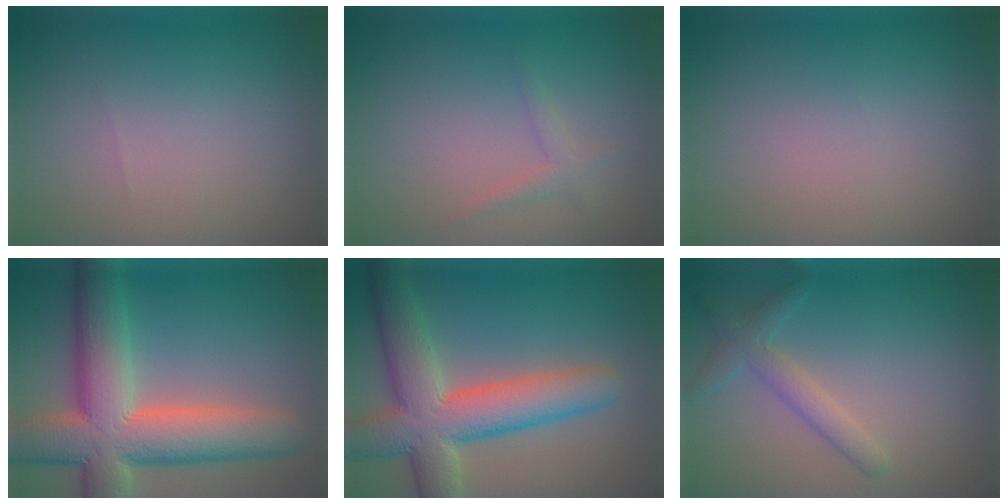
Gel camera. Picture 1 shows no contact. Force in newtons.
{"total": 1.2, "press": 1.1, "slide": 0.1}
{"total": 0.0}
{"total": 12.0, "press": 12.0, "slide": 1.0}
{"total": 9.3, "press": 9.2, "slide": 0.5}
{"total": 2.5, "press": 2.5, "slide": 0.2}